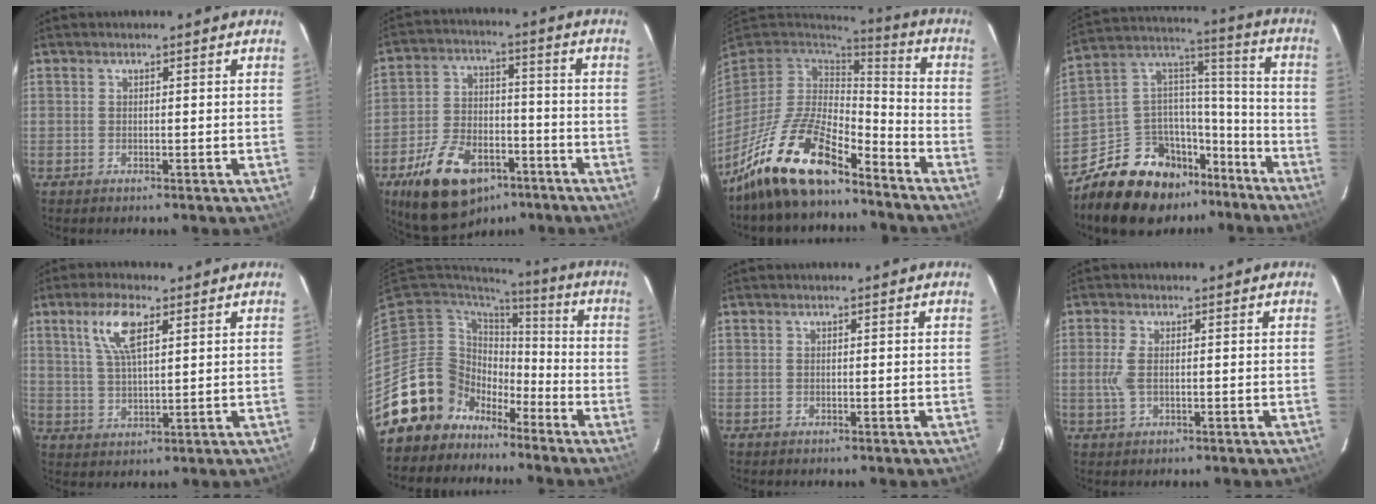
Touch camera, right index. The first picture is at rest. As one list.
[{"total": 18.1, "force": [-10.8, 10.1, 10.3], "torque": [-0.216, 0.001, -0.172]}, {"total": 18.0, "force": [-13.0, 5.9, 10.9], "torque": [-0.230, -0.018, -0.240]}, {"total": 18.7, "force": [-13.6, 10.3, 7.6], "torque": [-0.162, 0.064, -0.205]}, {"total": 7.7, "force": [3.6, 2.4, 6.3], "torque": [-0.126, 0.009, 0.071]}, {"total": 13.9, "force": [-9.2, 10.3, 1.1], "torque": [-0.052, 0.035, -0.157]}, {"total": 0.0}, {"total": 3.3, "force": [0.0, 1.3, 3.1], "torque": [-0.070, 0.000, 0.001]}]